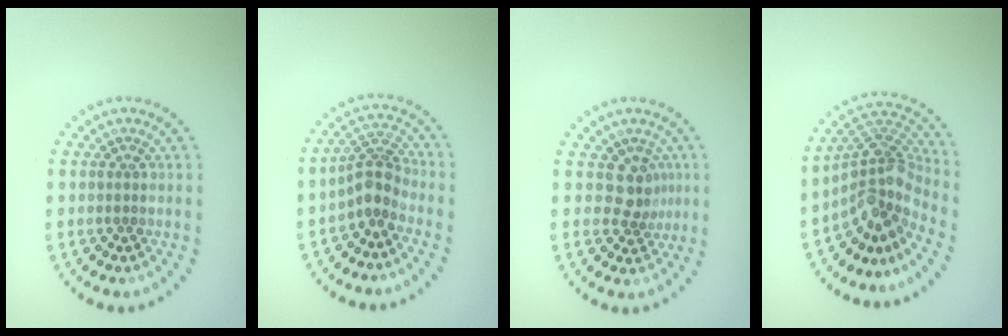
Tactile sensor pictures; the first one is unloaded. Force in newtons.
{"total": 2.9, "press": 2.2, "slide": 1.8}
{"total": 2.5, "press": 1.9, "slide": 1.6}
{"total": 4.8, "press": 3.2, "slide": 3.6}